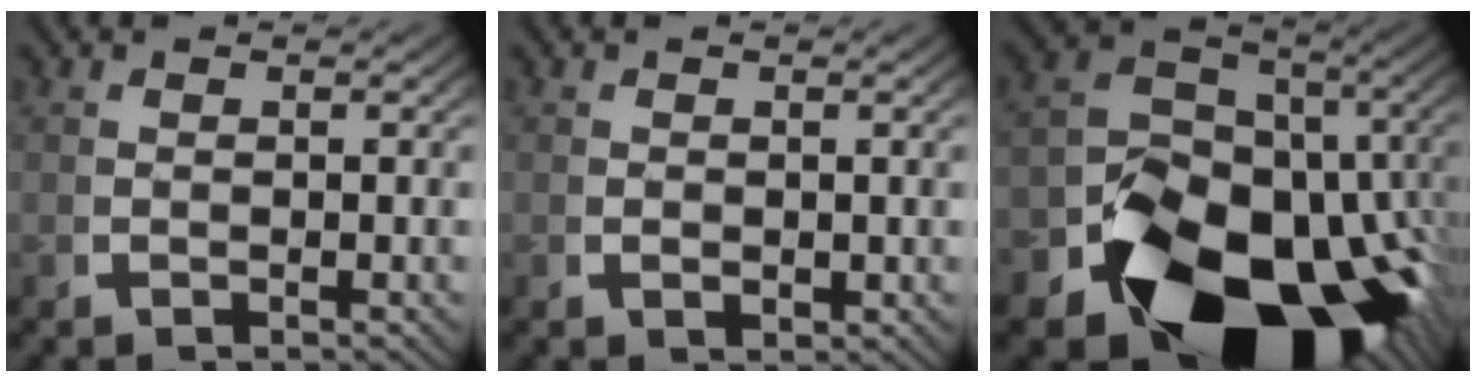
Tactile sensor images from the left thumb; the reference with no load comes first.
{"total": 1.0, "force": [0.1, 0.8, 0.6], "torque": [-0.013, -0.009, 0.008]}
{"total": 26.1, "force": [-8.7, 16.1, 18.6], "torque": [-0.302, -0.094, -0.104]}